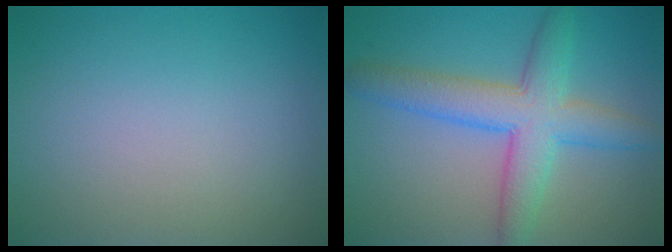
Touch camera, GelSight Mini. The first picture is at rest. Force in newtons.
{"total": 6.2, "press": 6.2, "slide": 0.2}